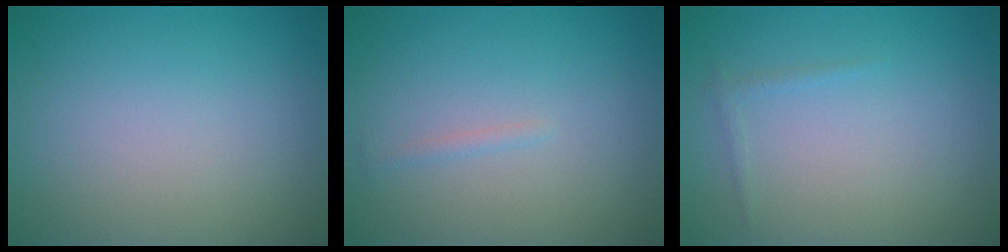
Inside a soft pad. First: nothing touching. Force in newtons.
{"total": 0.6, "press": 0.6, "slide": 0.0}
{"total": 0.6, "press": 0.6, "slide": 0.1}